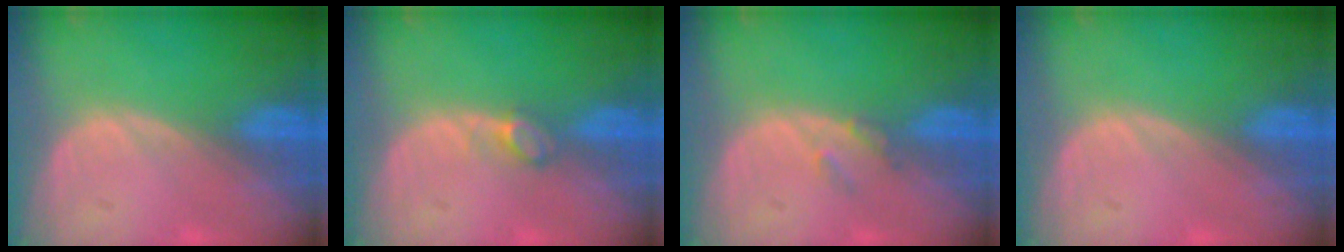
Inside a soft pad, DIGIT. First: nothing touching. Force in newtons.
{"total": 2.0, "press": 1.9, "slide": 0.2}
{"total": 1.6, "press": 1.6, "slide": 0.2}
{"total": 0.0}